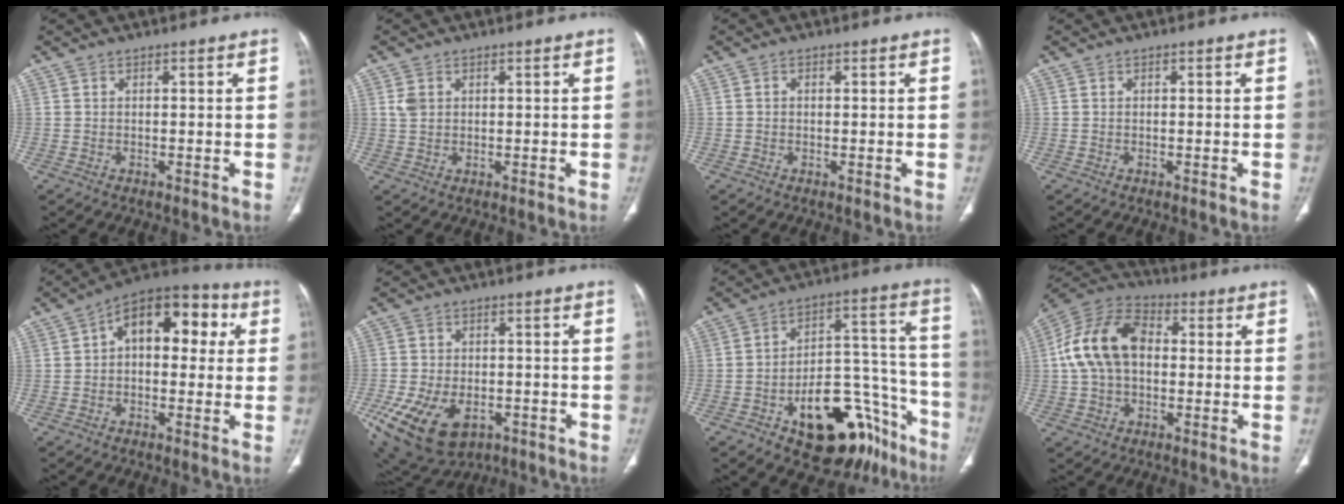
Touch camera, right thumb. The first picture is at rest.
{"total": 2.4, "force": [0.8, 1.8, 1.4], "torque": [-0.027, 0.002, 0.023]}
{"total": 0.5, "force": [0.1, 0.4, 0.3], "torque": [-0.003, 0.001, 0.000]}
{"total": 0.0}
{"total": 14.7, "force": [2.8, 8.8, 11.4], "torque": [-0.119, 0.039, 0.030]}
{"total": 16.3, "force": [-6.6, 10.5, 10.6], "torque": [-0.215, 0.009, -0.091]}
{"total": 24.5, "force": [-12.9, 12.6, 16.6], "torque": [-0.150, 0.104, -0.177]}
{"total": 15.2, "force": [1.1, 10.3, 11.2], "torque": [-0.205, 0.035, 0.008]}